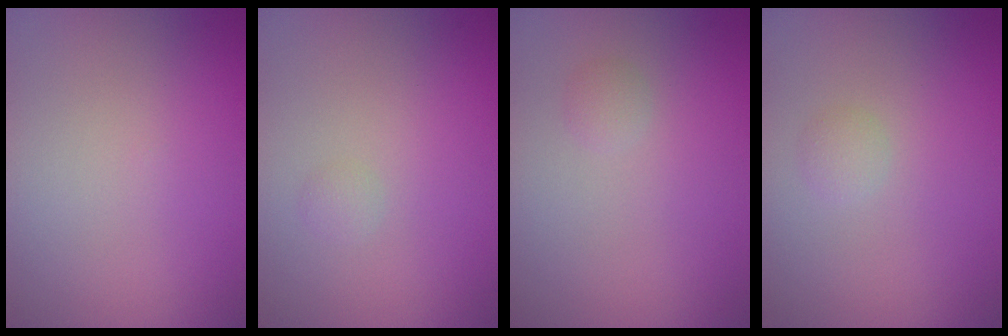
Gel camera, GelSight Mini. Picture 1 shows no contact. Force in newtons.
{"total": 0.6, "press": 0.6, "slide": 0.1}
{"total": 0.7, "press": 0.7, "slide": 0.0}
{"total": 0.9, "press": 0.9, "slide": 0.0}